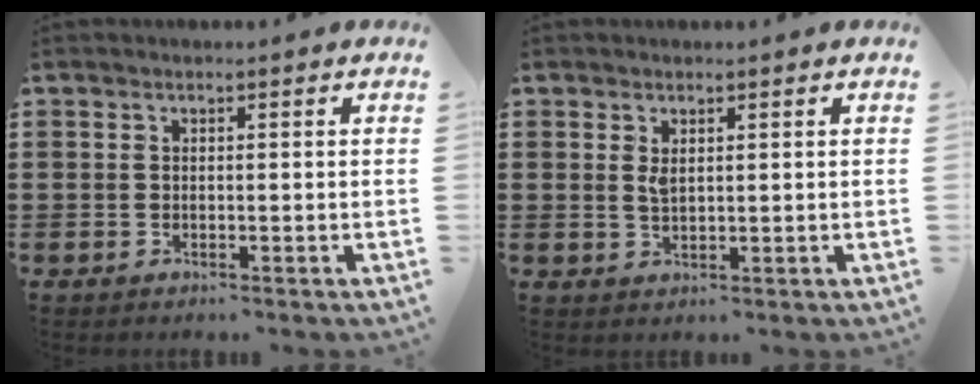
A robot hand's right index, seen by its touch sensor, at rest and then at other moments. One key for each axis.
{"total": 1.8, "fx": 0.9, "fy": 0.8, "fz": 1.4, "tx": -0.030, "ty": 0.003, "tz": 0.016}